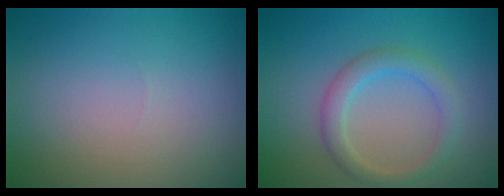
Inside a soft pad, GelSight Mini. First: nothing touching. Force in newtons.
{"total": 2.7, "press": 2.7, "slide": 0.1}